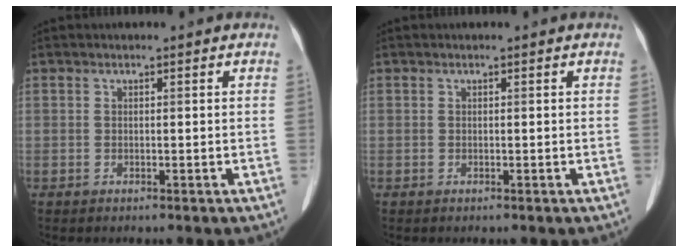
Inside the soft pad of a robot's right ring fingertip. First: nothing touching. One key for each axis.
{"total": 0.0}